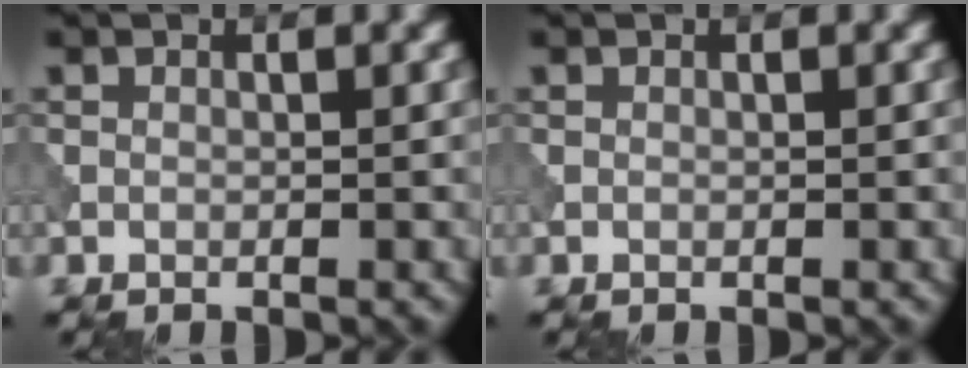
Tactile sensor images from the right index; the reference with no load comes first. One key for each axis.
{"total": 0.0}